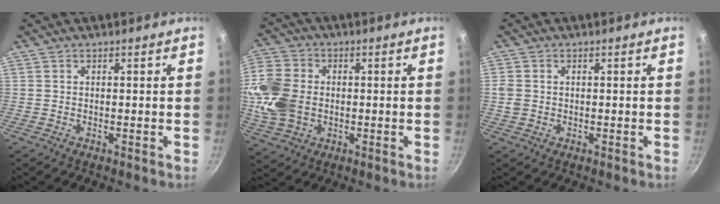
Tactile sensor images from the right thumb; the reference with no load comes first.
{"total": 14.4, "force": [-0.5, 11.1, 9.3], "torque": [-0.182, 0.008, -0.014]}
{"total": 2.6, "force": [0.0, 2.2, 1.3], "torque": [-0.023, 0.003, 0.000]}